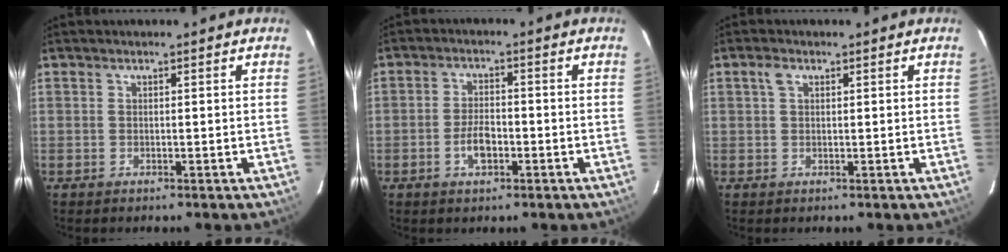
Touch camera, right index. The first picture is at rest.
{"total": 4.6, "force": [-1.9, 2.3, 3.5], "torque": [-0.072, 0.002, -0.032]}
{"total": 1.8, "force": [0.7, 1.1, 1.2], "torque": [-0.025, 0.007, 0.012]}